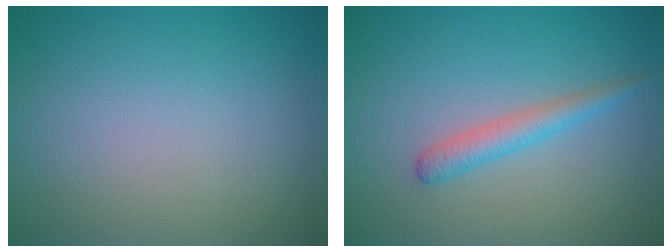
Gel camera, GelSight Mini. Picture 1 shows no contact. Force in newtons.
{"total": 2.1, "press": 2.1, "slide": 0.0}